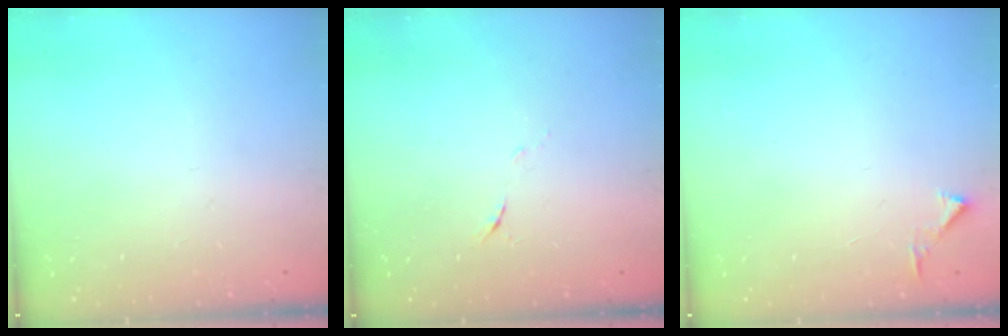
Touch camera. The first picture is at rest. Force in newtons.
{"total": 5.2, "press": 5.1, "slide": 1.2}
{"total": 2.8, "press": 2.8, "slide": 0.3}